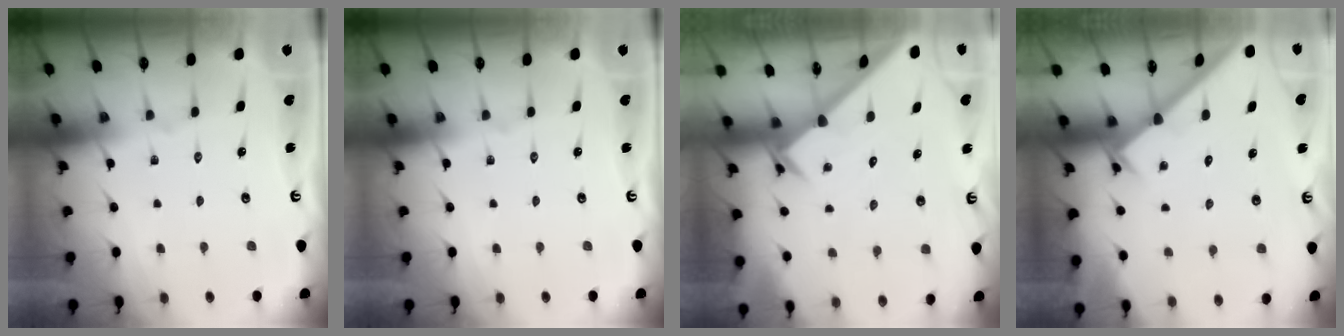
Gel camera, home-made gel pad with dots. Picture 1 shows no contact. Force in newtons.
{"total": 0.0}
{"total": 2.5, "press": 2.5, "slide": 0.2}
{"total": 3.5, "press": 3.4, "slide": 0.5}